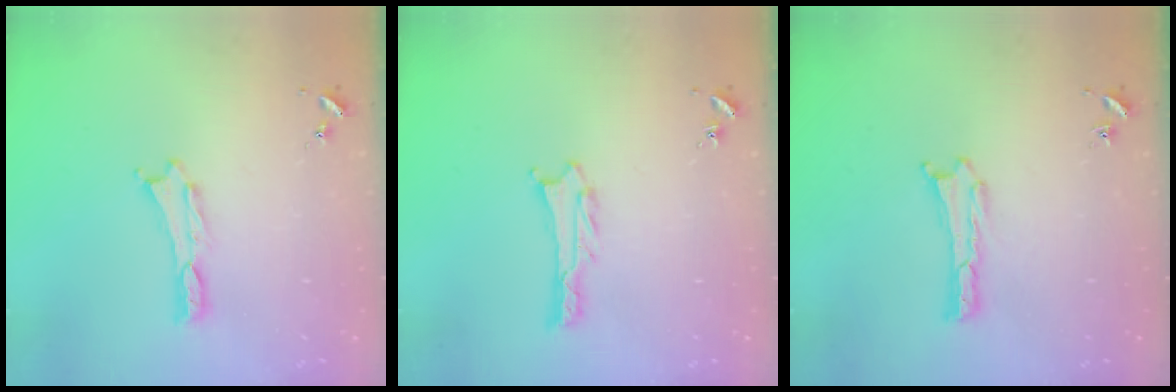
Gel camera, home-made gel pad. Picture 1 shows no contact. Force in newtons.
{"total": 1.1, "press": 1.1, "slide": 0.1}
{"total": 0.0}